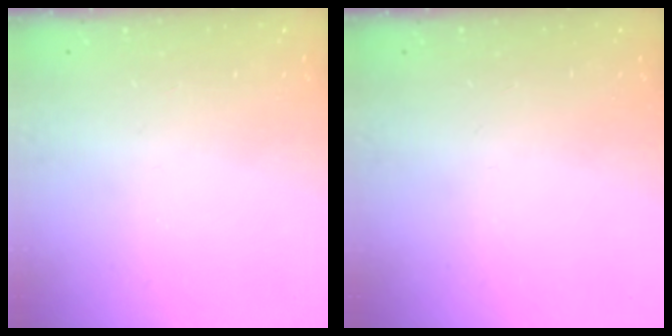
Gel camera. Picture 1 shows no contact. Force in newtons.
{"total": 0.0}